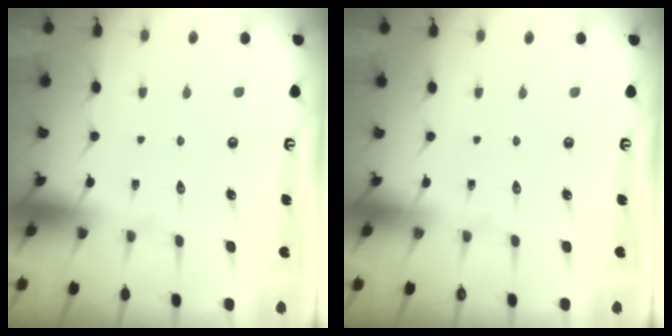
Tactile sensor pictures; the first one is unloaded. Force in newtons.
{"total": 0.0}